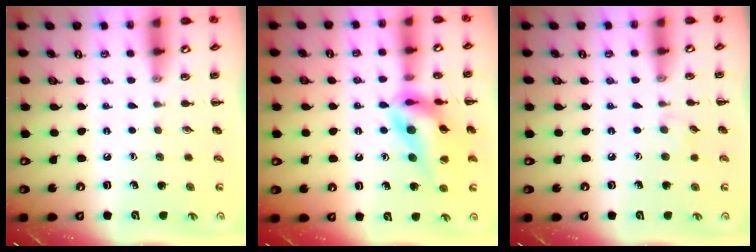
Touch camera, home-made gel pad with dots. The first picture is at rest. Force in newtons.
{"total": 16.0, "press": 15.7, "slide": 2.7}
{"total": 4.4, "press": 4.1, "slide": 1.6}